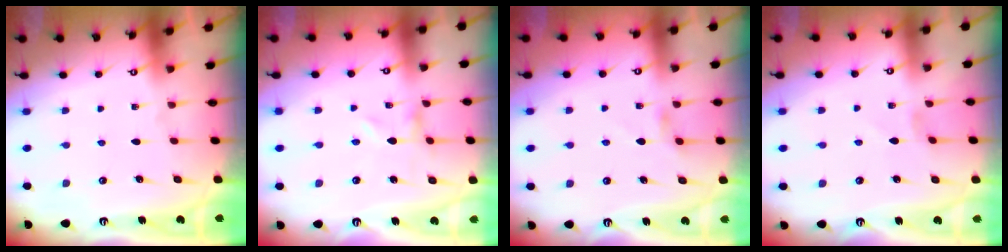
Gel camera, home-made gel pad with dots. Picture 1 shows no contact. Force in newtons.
{"total": 0.0}
{"total": 2.6, "press": 2.5, "slide": 0.6}
{"total": 0.7, "press": 0.6, "slide": 0.4}